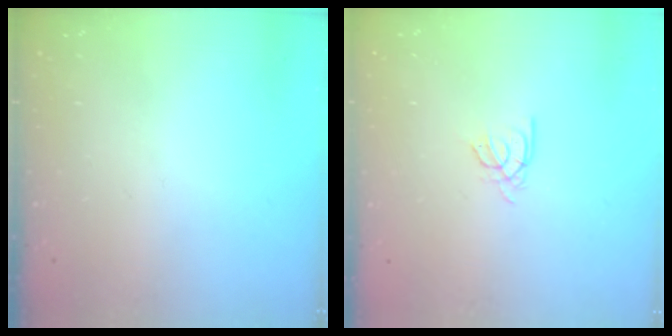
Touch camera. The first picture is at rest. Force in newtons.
{"total": 2.4, "press": 2.4, "slide": 0.4}